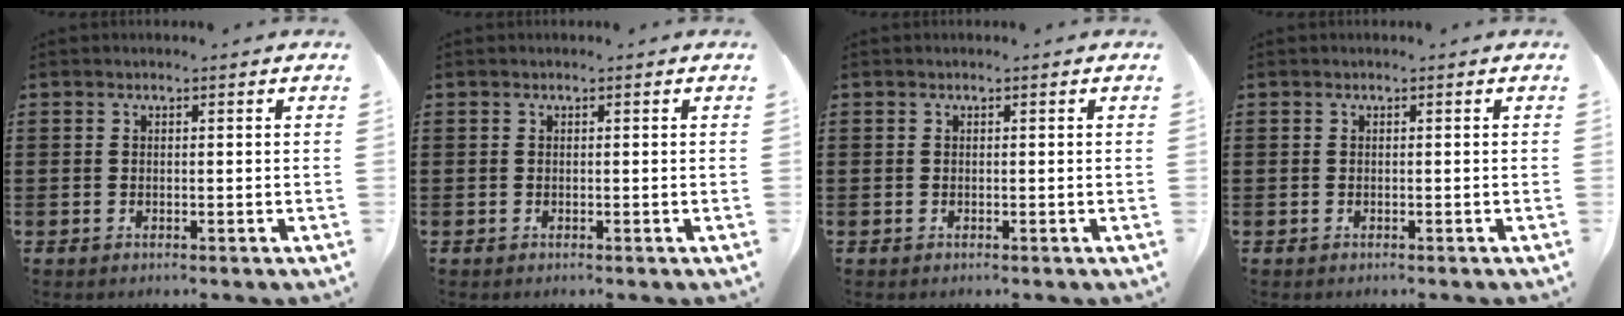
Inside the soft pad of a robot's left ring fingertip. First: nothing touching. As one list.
[{"total": 0.0}, {"total": 0.0}, {"total": 0.0}]